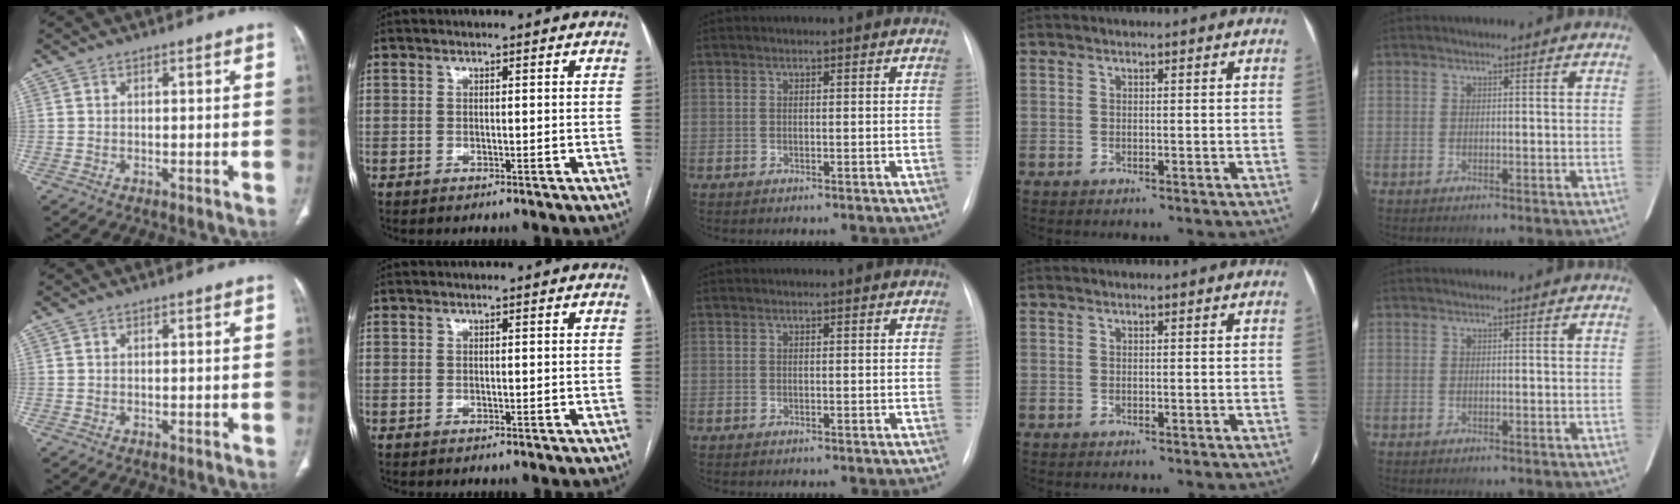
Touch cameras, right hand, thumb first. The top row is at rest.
{}